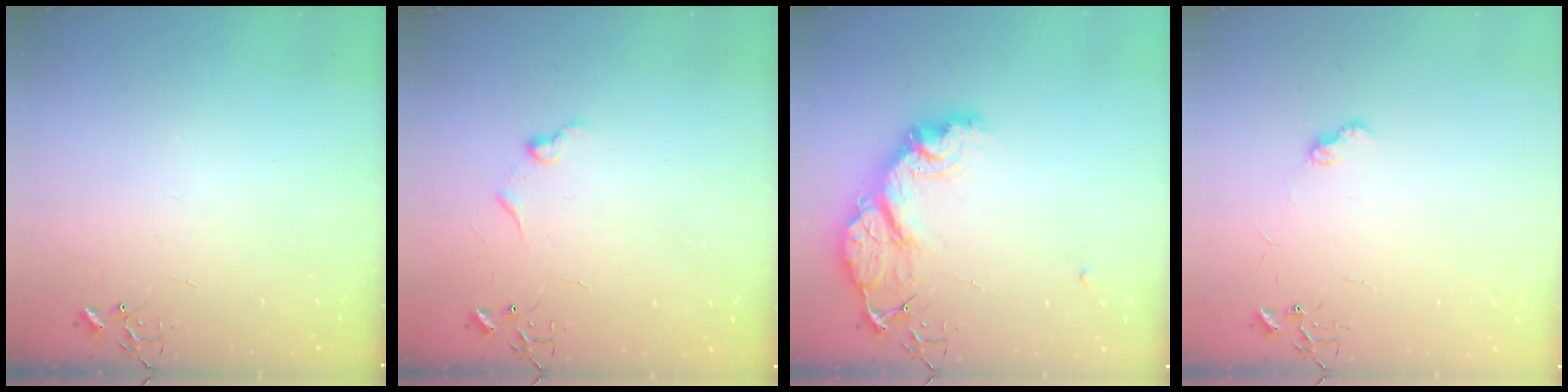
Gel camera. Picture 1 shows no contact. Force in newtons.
{"total": 6.3, "press": 6.3, "slide": 0.5}
{"total": 15.8, "press": 15.8, "slide": 1.3}
{"total": 6.4, "press": 6.4, "slide": 0.8}